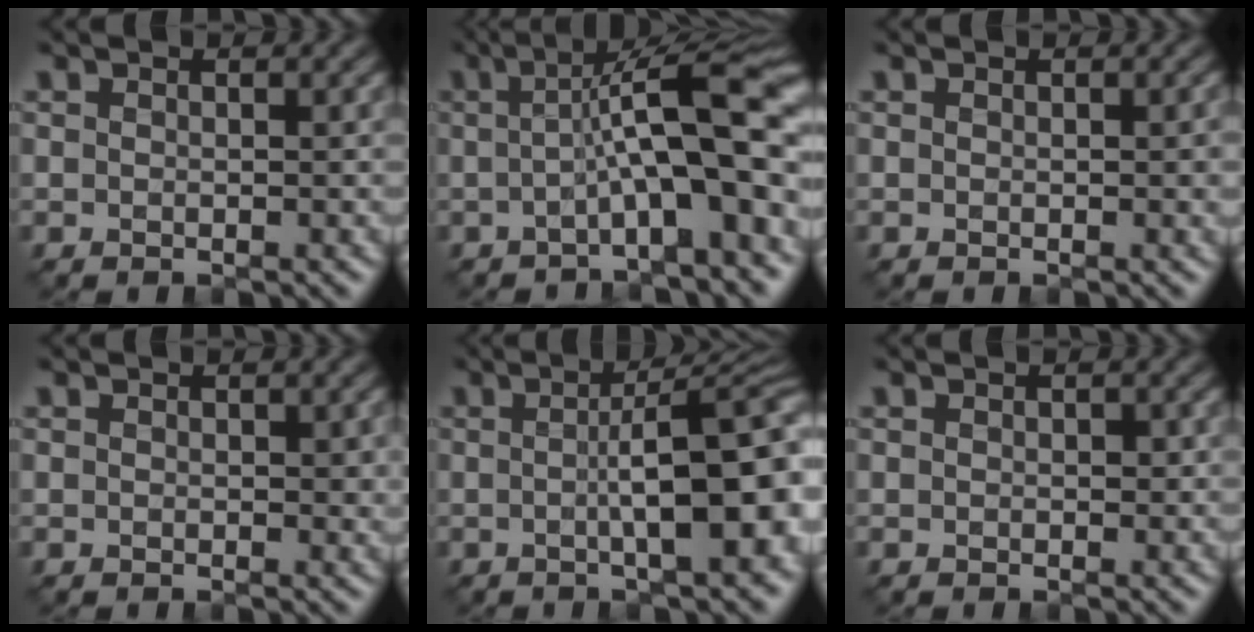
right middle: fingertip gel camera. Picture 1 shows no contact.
{"total": 10.4, "force": [-0.6, 2.2, 10.2], "torque": [-0.137, 0.026, -0.019]}
{"total": 0.9, "force": [0.1, 0.3, 0.9], "torque": [-0.014, -0.002, 0.003]}
{"total": 1.3, "force": [0.4, 0.8, 1.0], "torque": [-0.014, -0.003, 0.010]}
{"total": 10.1, "force": [-0.3, 2.8, 9.7], "torque": [-0.105, 0.011, -0.007]}
{"total": 0.8, "force": [0.1, 0.5, 0.5], "torque": [-0.011, -0.003, 0.004]}